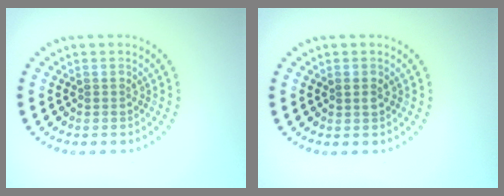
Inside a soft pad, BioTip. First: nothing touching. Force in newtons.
{"total": 1.0, "press": 1.0, "slide": 0.1}